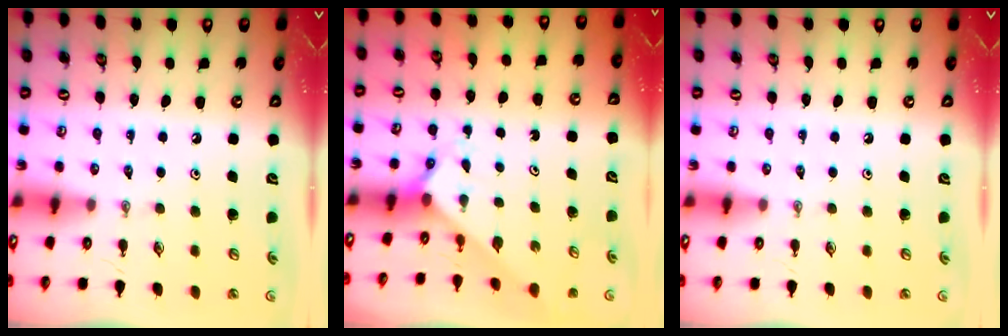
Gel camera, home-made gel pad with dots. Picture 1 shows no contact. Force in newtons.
{"total": 2.2, "press": 2.2, "slide": 0.2}
{"total": 0.0}